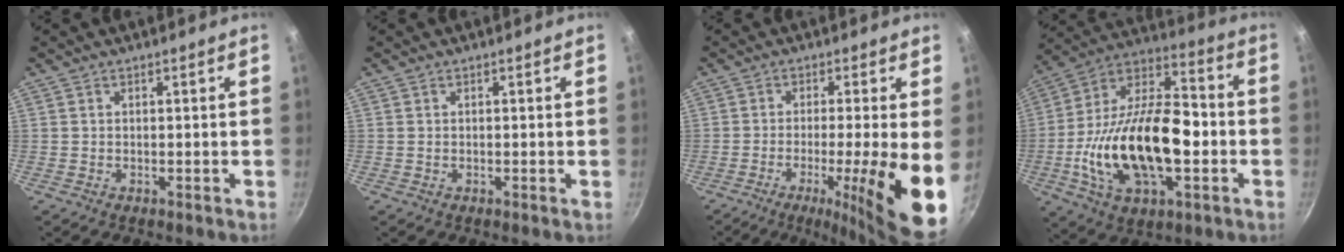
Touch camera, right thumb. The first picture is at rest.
{"total": 0.0}
{"total": 14.3, "force": [-3.0, 1.7, 13.9], "torque": [-0.201, -0.009, -0.045]}
{"total": 25.8, "force": [-4.3, 13.7, 21.4], "torque": [-0.377, 0.041, -0.078]}